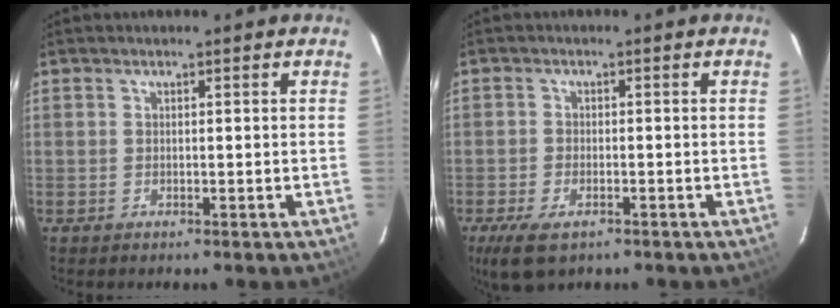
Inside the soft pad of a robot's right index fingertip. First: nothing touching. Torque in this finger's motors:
{"motor_torque": [0.56, -0.47, 0.12, 0.02]}